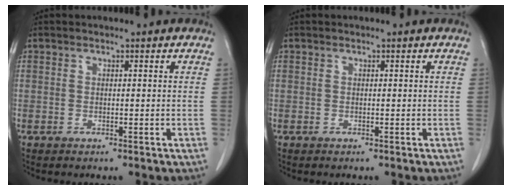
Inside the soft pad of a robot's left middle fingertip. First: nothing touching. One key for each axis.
{"total": 0.0}